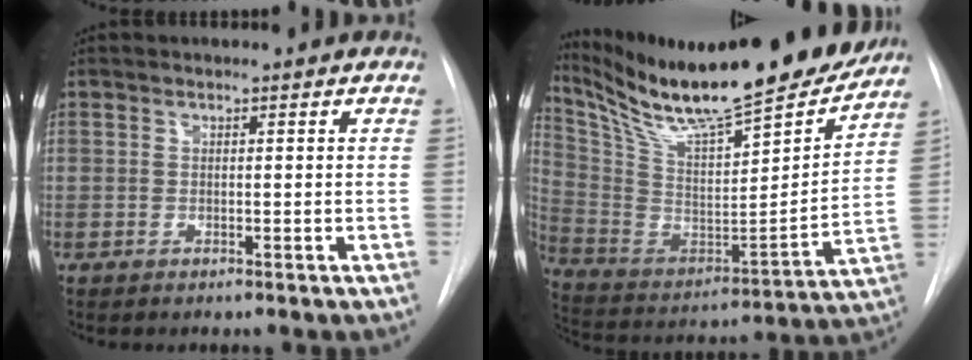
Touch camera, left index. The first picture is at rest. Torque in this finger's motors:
{"motor_torque": [1.04, -1.10, 0.48, 0.11]}